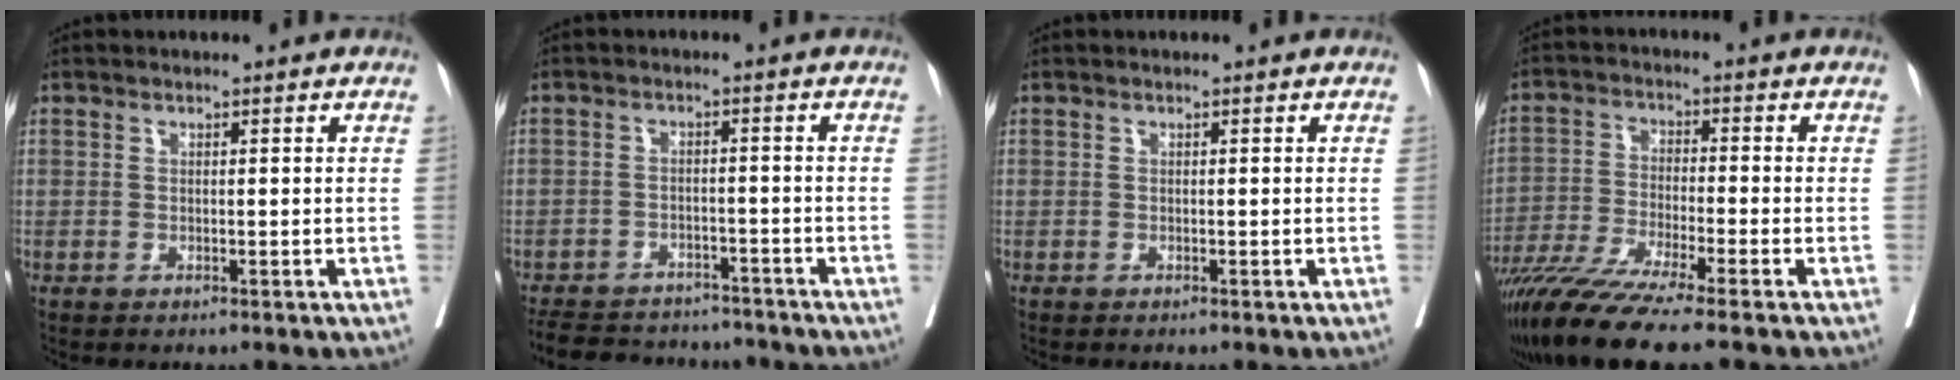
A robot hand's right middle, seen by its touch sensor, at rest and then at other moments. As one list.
[{"total": 13.4, "force": [-11.9, 4.8, 3.9], "torque": [-0.078, 0.008, -0.156]}, {"total": 0.0}, {"total": 11.6, "force": [-8.9, -0.9, 7.3], "torque": [-0.124, -0.038, -0.153]}]